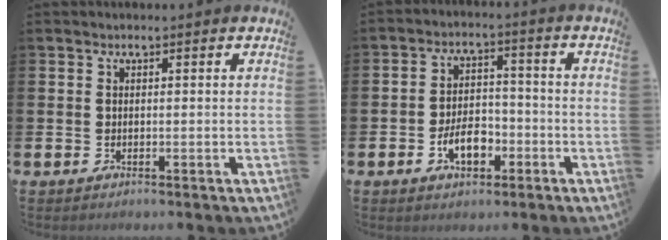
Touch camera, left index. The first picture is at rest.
{"total": 5.5, "force": [-2.3, 3.2, 3.8], "torque": [-0.050, 0.005, -0.044]}